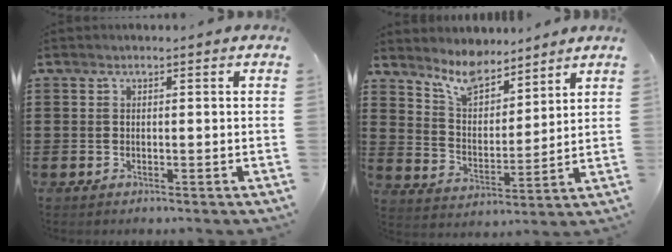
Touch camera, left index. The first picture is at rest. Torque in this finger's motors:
{"motor_torque": [2.14, 0.00, 0.24, 0.04]}